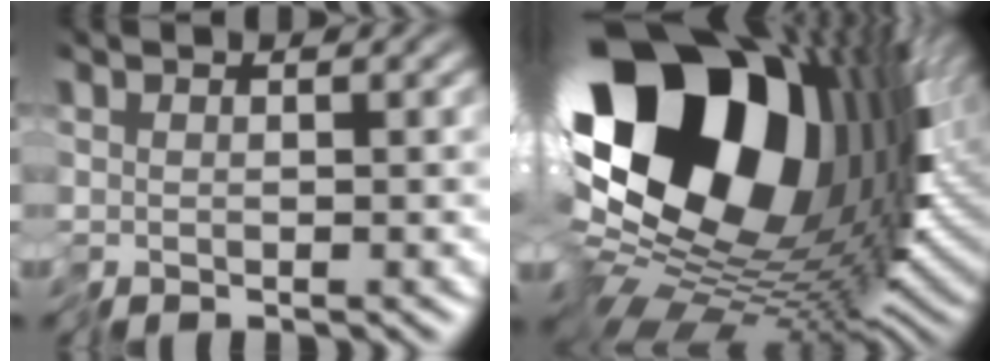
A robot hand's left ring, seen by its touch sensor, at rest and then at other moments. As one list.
[{"total": 19.7, "force": [6.0, 12.4, 14.0], "torque": [-0.267, -0.002, 0.111]}]